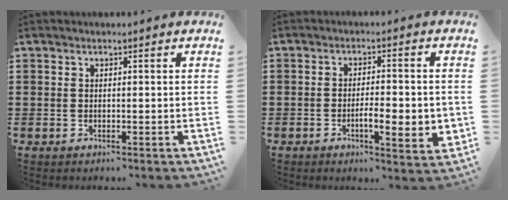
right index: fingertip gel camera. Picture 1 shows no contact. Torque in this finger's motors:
{"motor_torque": [0.28, -0.07, 0.58, 0.09]}